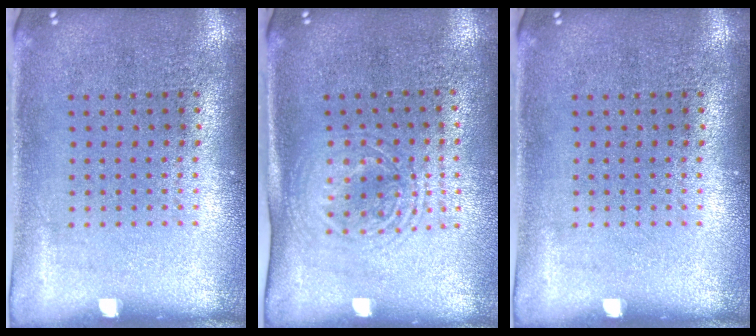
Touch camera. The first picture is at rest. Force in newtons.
{"total": 1.6, "press": 1.3, "slide": 0.9}
{"total": 0.0}